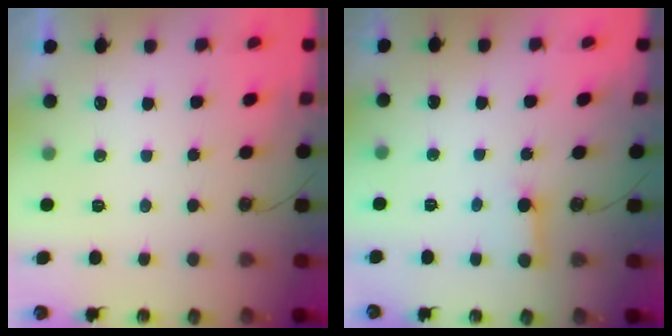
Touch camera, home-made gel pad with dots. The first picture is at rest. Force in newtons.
{"total": 2.8, "press": 2.8, "slide": 0.3}